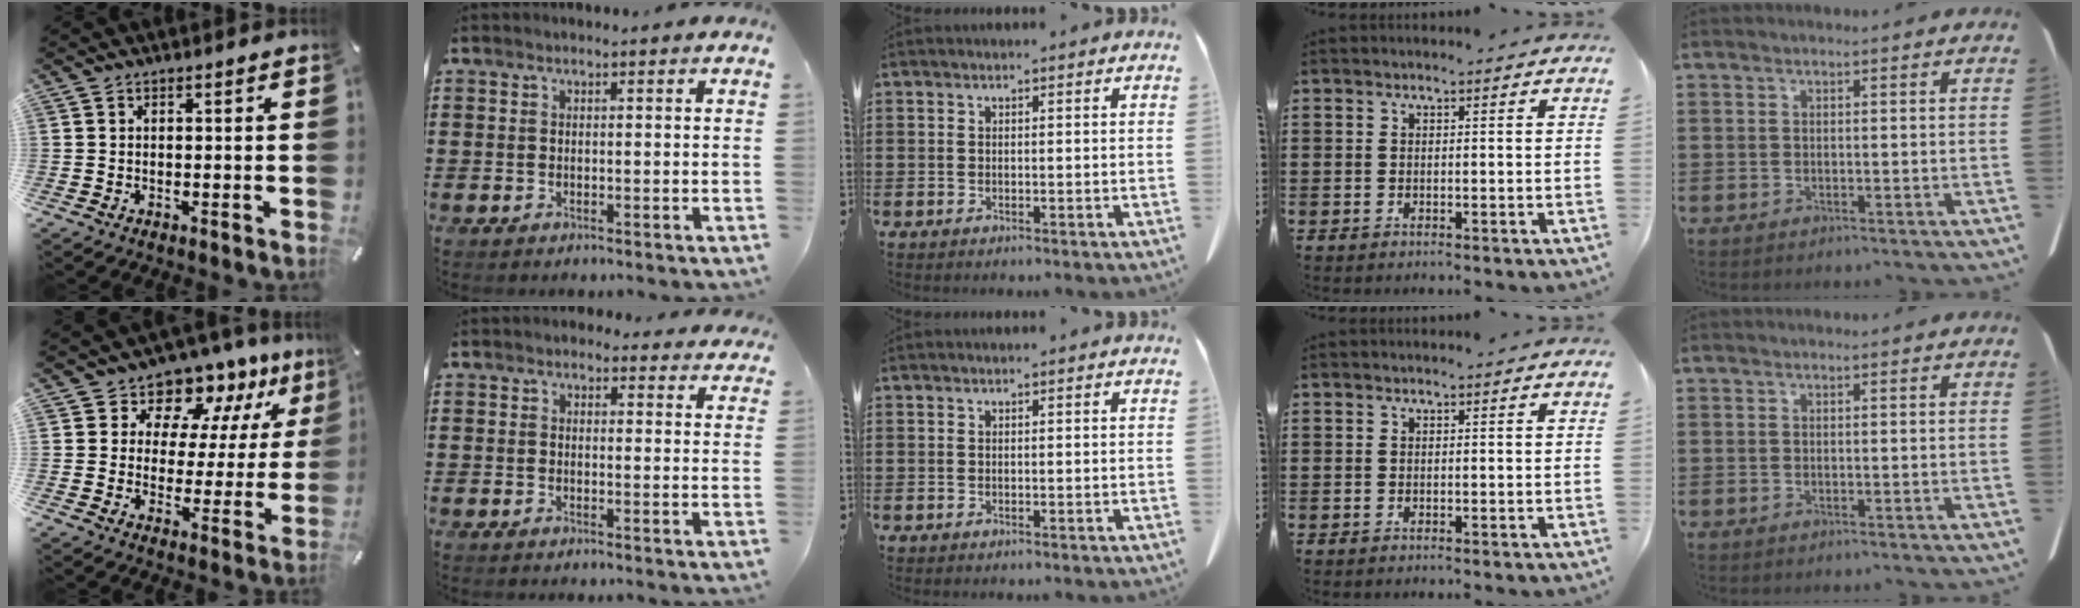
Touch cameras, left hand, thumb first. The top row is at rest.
{"thumb": {"total": 10.7, "force": [8.6, 6.2, 1.7], "torque": [-0.025, -0.086, 0.154]}, "index": {"total": 2.3, "force": [2.1, 0.8, 0.3], "torque": [-0.005, -0.004, 0.037]}}